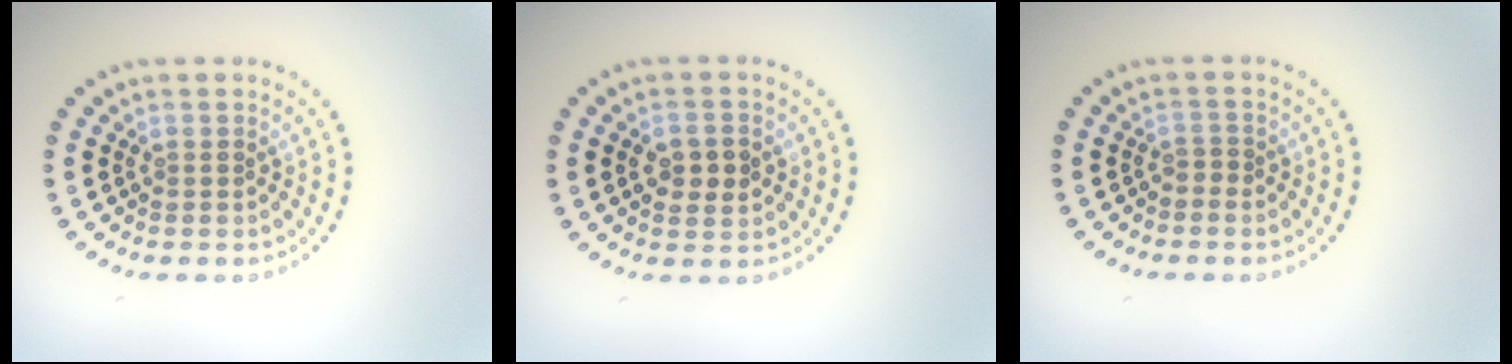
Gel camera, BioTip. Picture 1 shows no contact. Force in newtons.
{"total": 2.5, "press": 2.5, "slide": 0.0}
{"total": 0.7, "press": 0.3, "slide": 0.6}